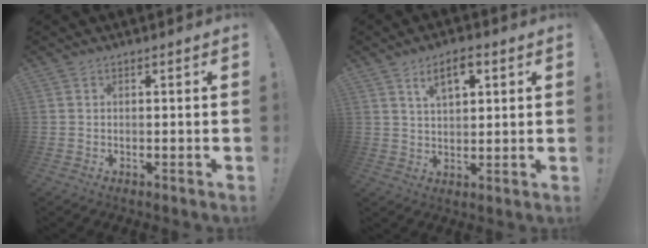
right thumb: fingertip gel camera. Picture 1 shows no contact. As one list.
[{"total": 7.3, "force": [3.7, 3.5, 5.2], "torque": [-0.076, -0.008, 0.063]}]